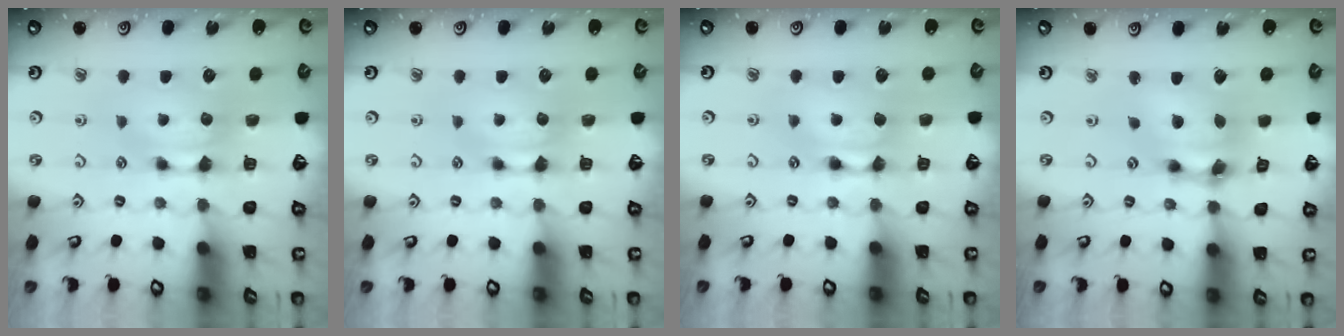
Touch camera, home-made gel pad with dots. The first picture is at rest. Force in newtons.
{"total": 0.0}
{"total": 1.6, "press": 1.5, "slide": 0.1}
{"total": 6.4, "press": 6.0, "slide": 2.0}